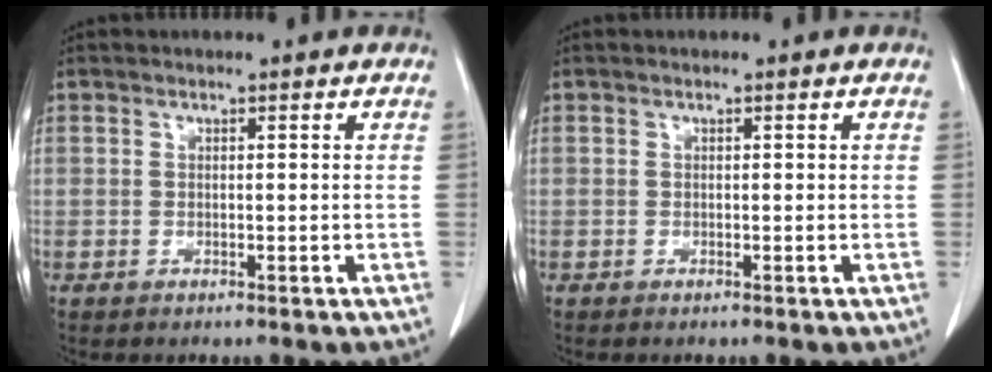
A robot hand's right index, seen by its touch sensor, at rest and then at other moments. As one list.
[{"total": 0.0}]